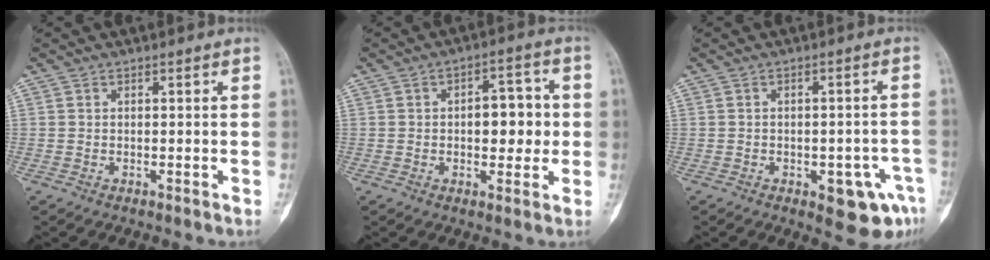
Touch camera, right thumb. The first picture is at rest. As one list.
[{"total": 8.3, "force": [0.2, 4.7, 6.8], "torque": [-0.060, 0.015, 0.001]}, {"total": 8.6, "force": [-3.8, 3.6, 6.8], "torque": [-0.062, 0.019, -0.038]}]